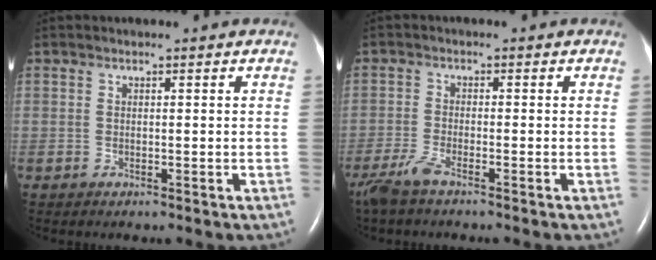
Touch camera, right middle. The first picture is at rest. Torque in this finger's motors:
{"motor_torque": [0.70, -0.66, 0.04, 0.03]}